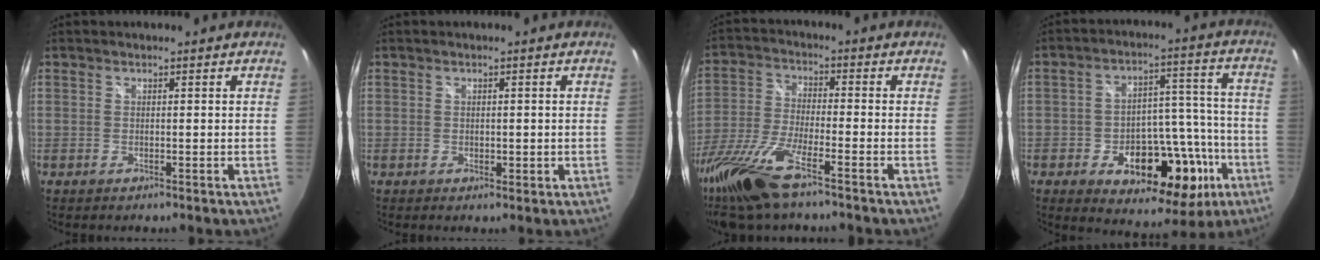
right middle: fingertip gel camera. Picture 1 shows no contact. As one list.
[{"total": 1.3, "force": [-0.2, 0.9, 0.9], "torque": [-0.010, -0.001, -0.003]}, {"total": 16.8, "force": [-12.0, 3.1, 11.4], "torque": [-0.250, -0.047, -0.232]}, {"total": 19.7, "force": [-8.3, 11.5, 13.6], "torque": [-0.215, 0.024, -0.099]}]